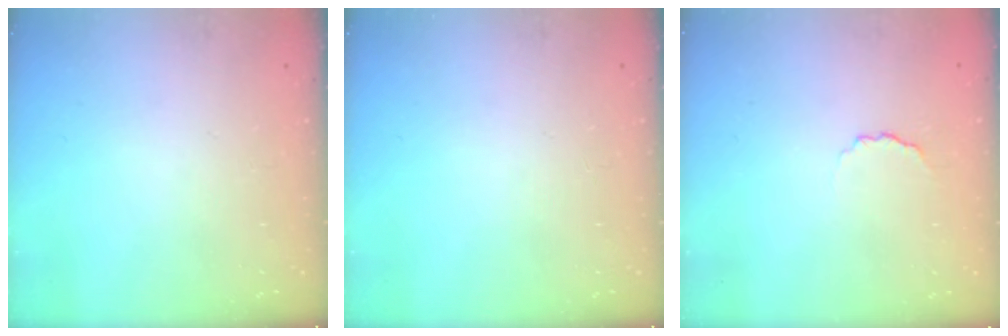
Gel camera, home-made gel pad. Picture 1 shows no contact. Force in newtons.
{"total": 0.0}
{"total": 3.1, "press": 3.0, "slide": 0.7}